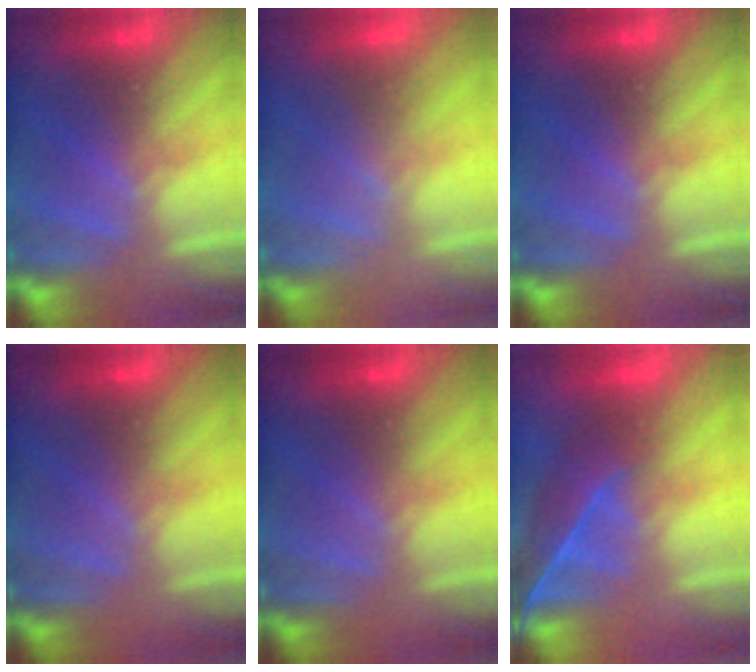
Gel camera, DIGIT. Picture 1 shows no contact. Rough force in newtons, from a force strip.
{"total": 1.5}
{"total": 0.0}
{"total": 2.4}
{"total": 2.4}
{"total": 3.9}